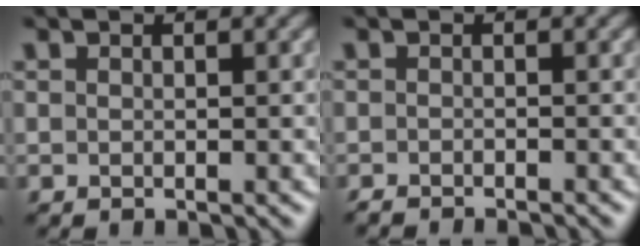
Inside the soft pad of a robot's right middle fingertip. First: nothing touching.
{"total": 2.1, "force": [-2.0, 0.2, 0.7], "torque": [-0.007, -0.007, -0.034]}